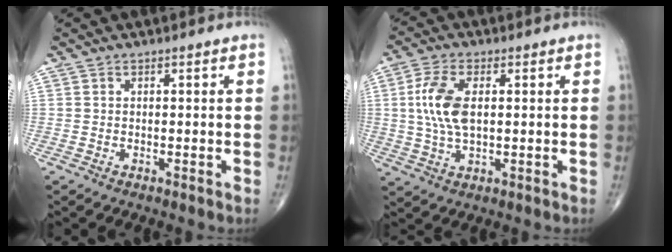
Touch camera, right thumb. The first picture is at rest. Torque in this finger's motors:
{"motor_torque": [0.34, 2.42, 0.84, 0.08, 0.14]}